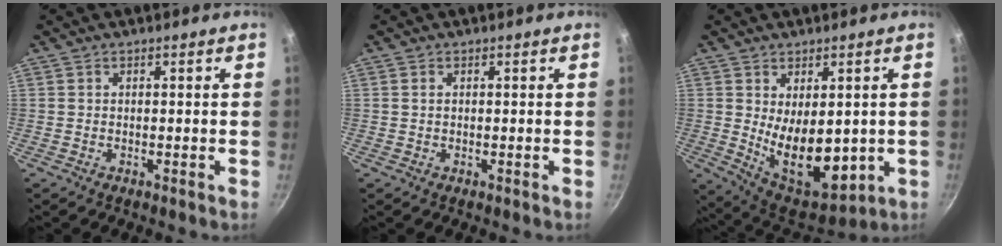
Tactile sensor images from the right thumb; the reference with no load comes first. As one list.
[{"total": 0.8, "force": [0.3, 0.5, 0.6], "torque": [-0.011, 0.002, 0.004]}, {"total": 13.7, "force": [-0.2, 7.7, 11.3], "torque": [-0.140, -0.036, 0.026]}]